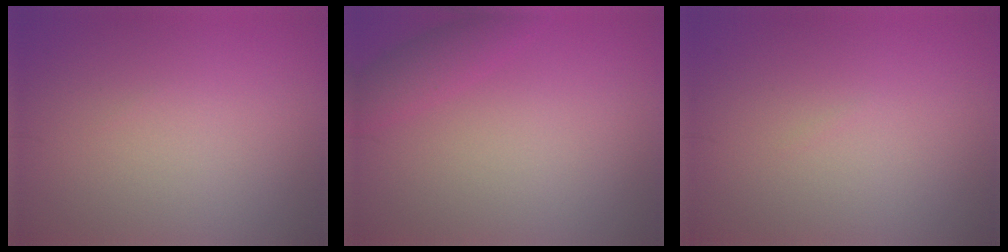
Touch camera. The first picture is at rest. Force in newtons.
{"total": 2.1, "press": 2.1, "slide": 0.2}
{"total": 0.0}